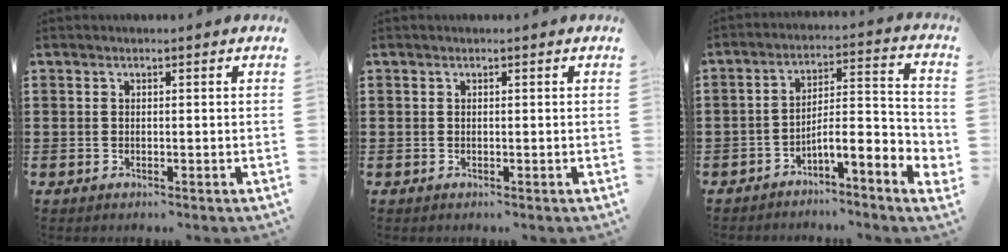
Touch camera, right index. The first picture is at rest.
{"total": 0.0}
{"total": 5.9, "force": [-4.1, 0.5, 4.2], "torque": [-0.073, -0.020, -0.082]}